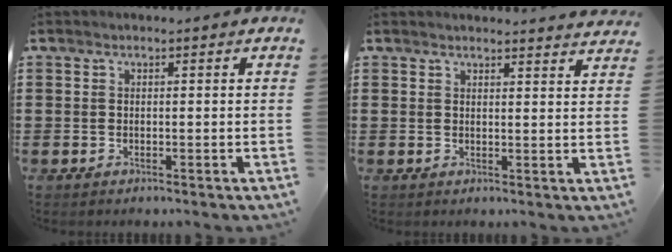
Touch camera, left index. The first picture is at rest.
{"total": 2.2, "force": [2.2, -0.1, 0.1], "torque": [0.001, -0.009, 0.041]}